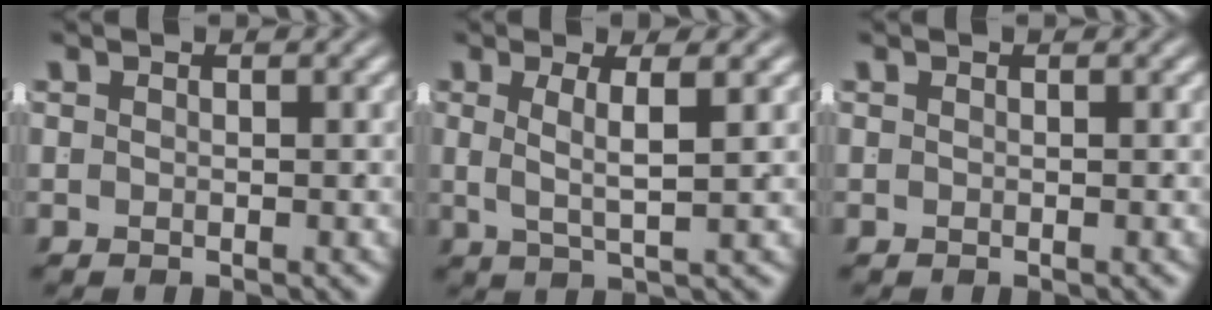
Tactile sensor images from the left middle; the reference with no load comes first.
{"total": 2.9, "force": [0.7, -0.2, 2.8], "torque": [-0.046, -0.007, 0.017]}
{"total": 0.0}